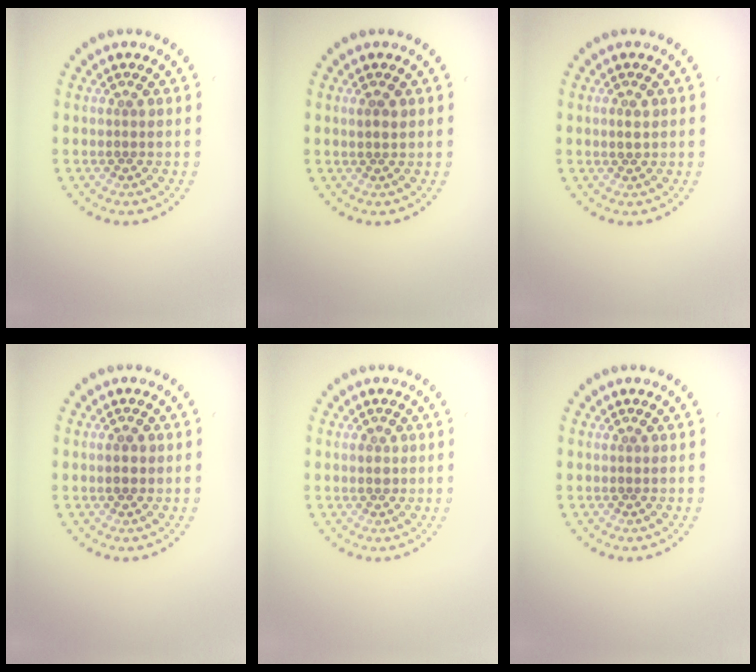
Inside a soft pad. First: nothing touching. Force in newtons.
{"total": 1.1, "press": 1.1, "slide": 0.1}
{"total": 0.9, "press": 0.9, "slide": 0.1}
{"total": 1.8, "press": 1.8, "slide": 0.1}
{"total": 1.1, "press": 1.1, "slide": 0.1}
{"total": 0.0}